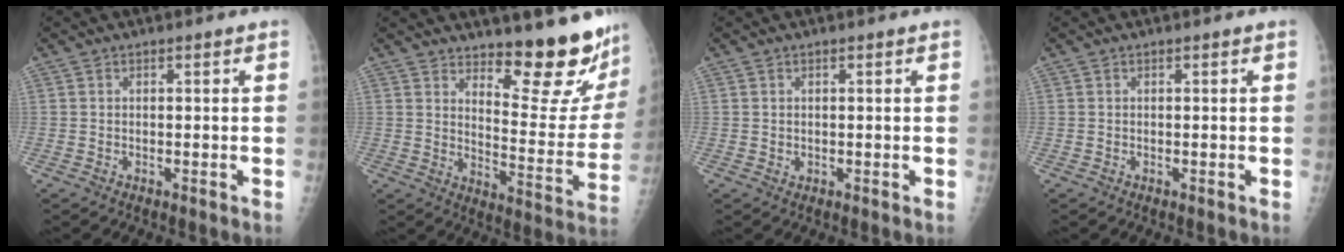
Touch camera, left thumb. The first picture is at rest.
{"total": 15.6, "force": [13.2, 3.4, 7.6], "torque": [-0.060, -0.142, 0.180]}
{"total": 0.9, "force": [0.4, 0.7, 0.4], "torque": [-0.002, -0.003, 0.007]}
{"total": 0.0}